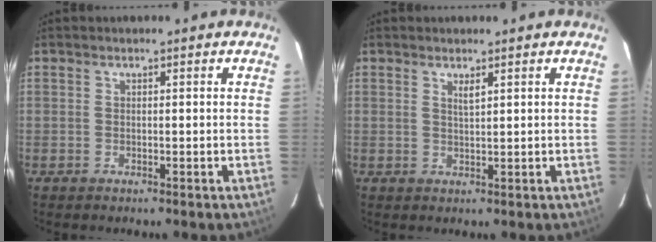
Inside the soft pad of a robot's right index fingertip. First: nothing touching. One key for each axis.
{"total": 1.6, "fx": 1.0, "fy": 0.2, "fz": 1.3, "tx": -0.021, "ty": -0.001, "tz": 0.016}